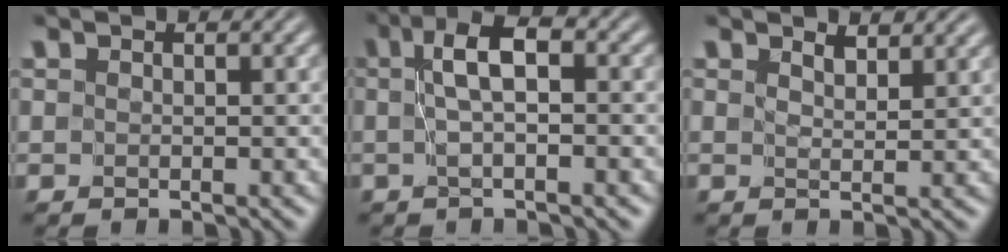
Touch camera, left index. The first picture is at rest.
{"total": 3.4, "force": [0.3, 0.4, 3.3], "torque": [-0.057, 0.011, 0.004]}
{"total": 1.6, "force": [1.5, -0.1, 0.5], "torque": [-0.012, -0.006, 0.029]}